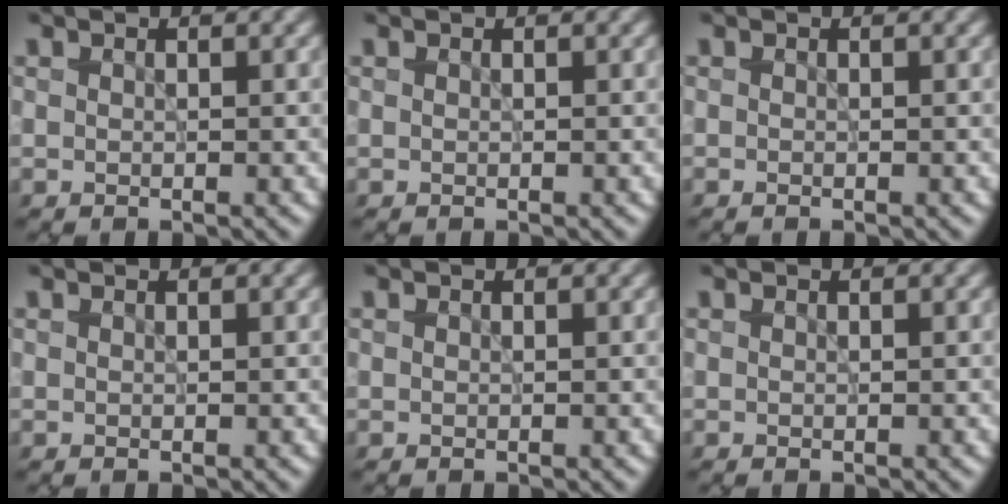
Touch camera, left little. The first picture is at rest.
{"total": 0.0}
{"total": 0.0}
{"total": 0.0}
{"total": 0.0}
{"total": 0.0}